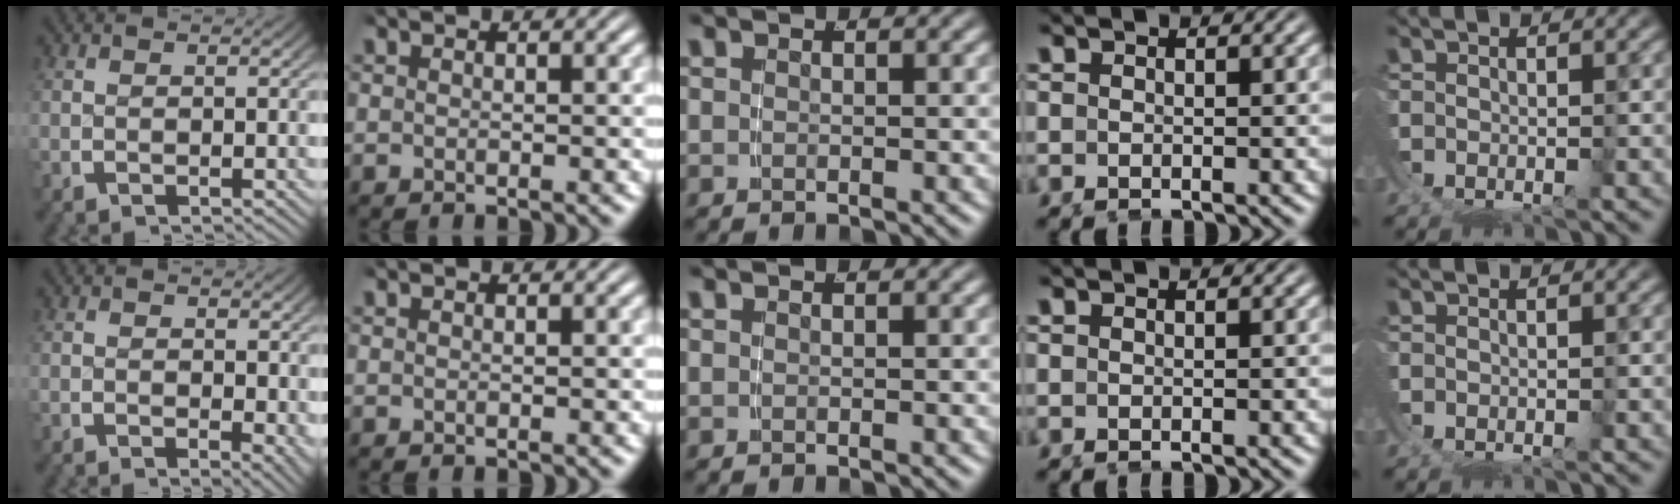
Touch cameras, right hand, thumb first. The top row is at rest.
{"thumb": {"total": 2.1, "force": [0.3, 1.1, 1.8], "torque": [-0.008, -0.006, 0.006]}}